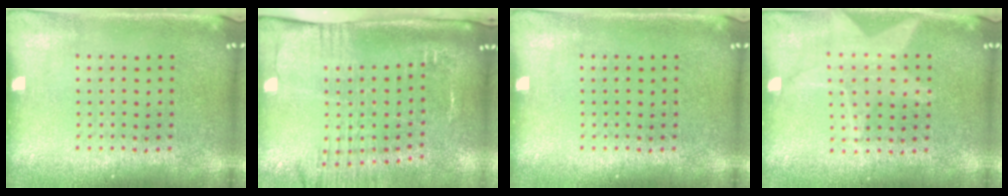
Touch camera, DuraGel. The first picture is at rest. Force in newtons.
{"total": 2.7, "press": 2.1, "slide": 1.7}
{"total": 0.0}
{"total": 1.3, "press": 1.2, "slide": 0.3}